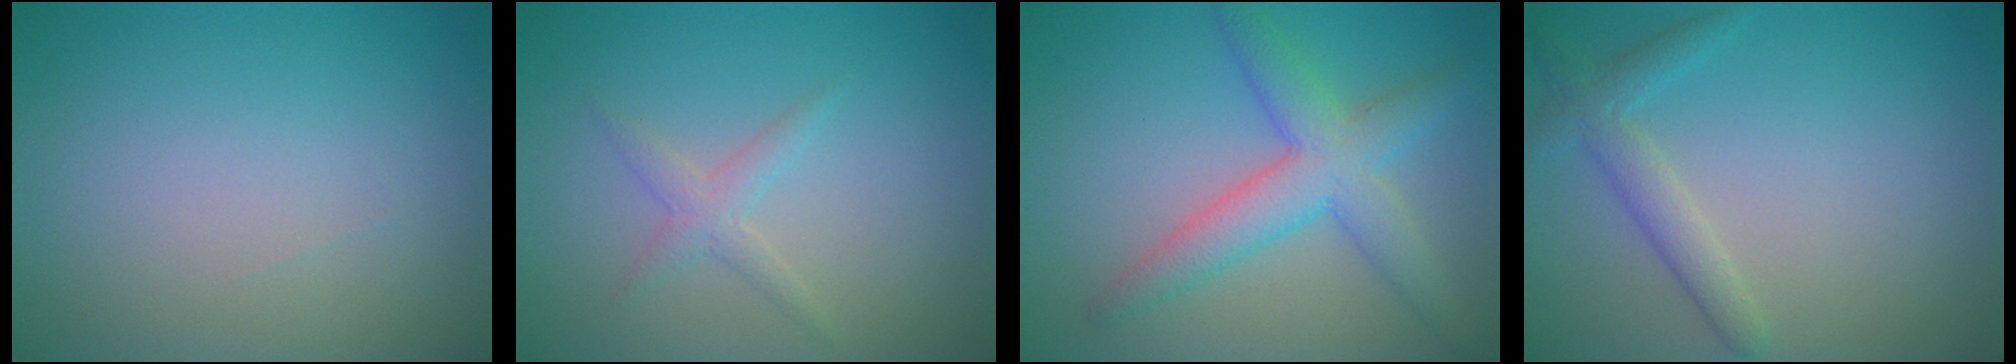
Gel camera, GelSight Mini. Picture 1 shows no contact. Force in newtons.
{"total": 1.5, "press": 1.5, "slide": 0.1}
{"total": 5.0, "press": 5.0, "slide": 0.2}
{"total": 2.5, "press": 2.5, "slide": 0.1}